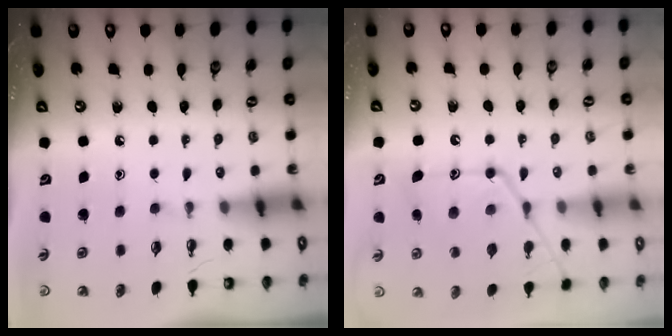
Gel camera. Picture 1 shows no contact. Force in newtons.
{"total": 17.3, "press": 17.3, "slide": 1.3}